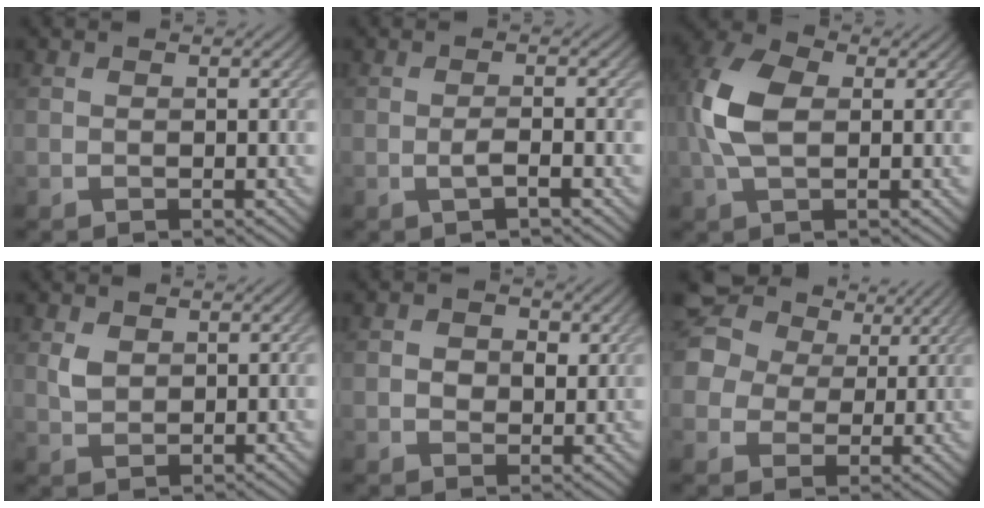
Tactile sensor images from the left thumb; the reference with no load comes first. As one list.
[{"total": 1.8, "force": [-0.6, 0.3, 1.7], "torque": [-0.036, 0.004, -0.017]}, {"total": 7.7, "force": [0.6, 4.2, 6.4], "torque": [-0.152, 0.010, -0.001]}, {"total": 2.0, "force": [1.0, 1.3, 1.2], "torque": [-0.031, -0.001, 0.022]}, {"total": 2.6, "force": [0.5, 2.1, 1.5], "torque": [-0.031, -0.002, 0.001]}, {"total": 12.3, "force": [6.5, 9.1, 5.2], "torque": [-0.168, 0.040, 0.123]}]